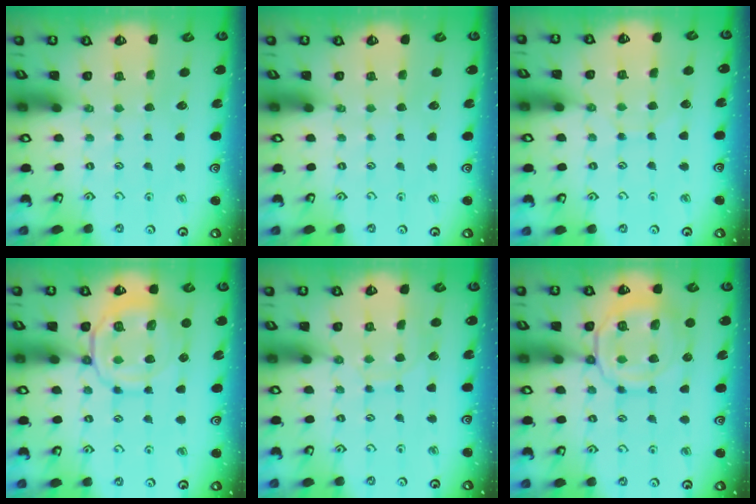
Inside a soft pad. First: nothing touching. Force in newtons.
{"total": 0.0}
{"total": 2.6, "press": 2.6, "slide": 0.3}
{"total": 12.4, "press": 12.3, "slide": 1.5}
{"total": 6.1, "press": 6.1, "slide": 0.6}
{"total": 12.8, "press": 12.7, "slide": 1.2}